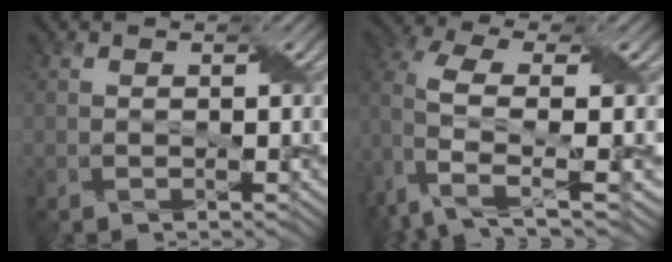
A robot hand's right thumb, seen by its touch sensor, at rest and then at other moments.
{"total": 8.1, "force": [1.7, 3.4, 7.1], "torque": [-0.158, 0.000, 0.026]}